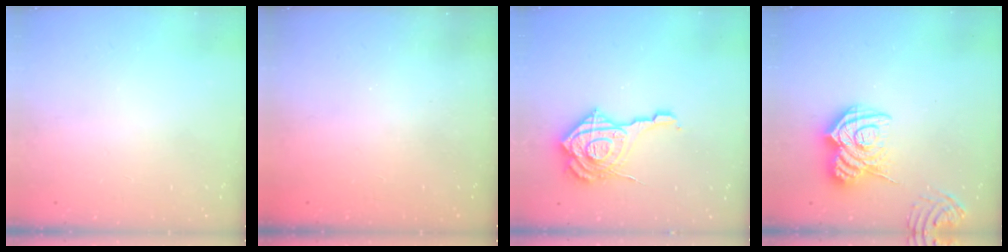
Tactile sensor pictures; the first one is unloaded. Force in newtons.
{"total": 2.4, "press": 2.2, "slide": 0.8}
{"total": 20.7, "press": 20.6, "slide": 2.3}
{"total": 14.7, "press": 14.7, "slide": 1.3}